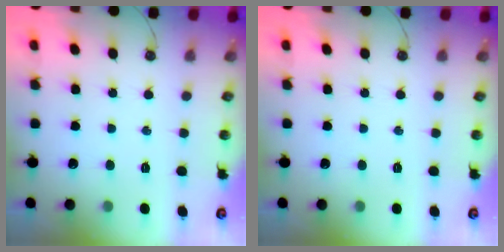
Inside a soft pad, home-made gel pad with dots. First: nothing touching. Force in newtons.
{"total": 0.0}